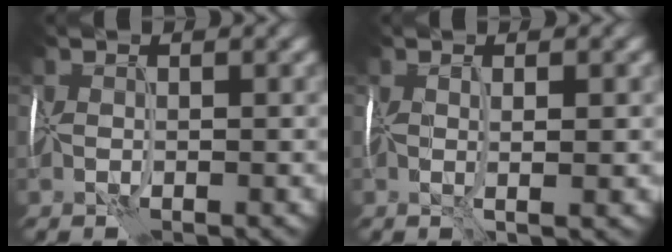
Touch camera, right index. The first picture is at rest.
{"total": 1.5, "force": [0.3, 0.0, 1.5], "torque": [-0.035, -0.002, 0.001]}